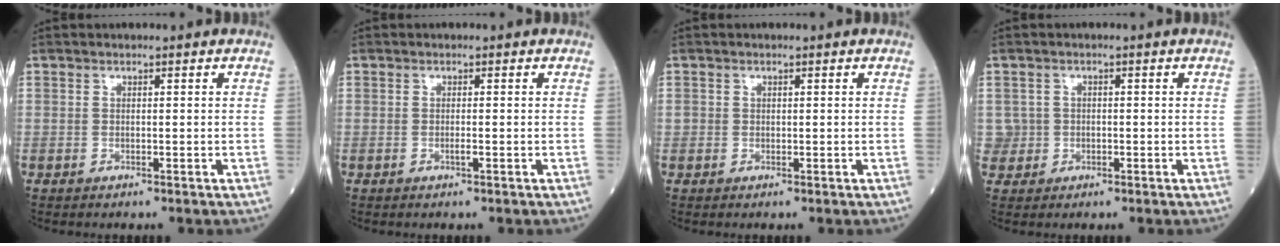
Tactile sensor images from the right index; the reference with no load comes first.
{"total": 0.8, "force": [-0.3, -0.1, 0.8], "torque": [-0.016, 0.000, -0.005]}
{"total": 0.6, "force": [0.1, 0.6, 0.1], "torque": [0.004, 0.003, 0.000]}
{"total": 2.4, "force": [-0.1, 2.4, -0.1], "torque": [0.010, 0.007, -0.002]}